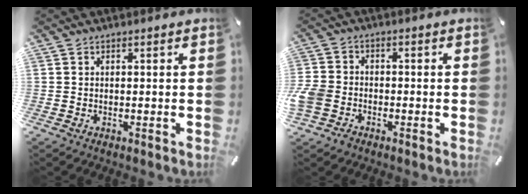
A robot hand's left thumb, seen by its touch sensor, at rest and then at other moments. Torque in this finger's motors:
{"motor_torque": [2.24, 2.77, 0.92, -0.18, 0.42]}